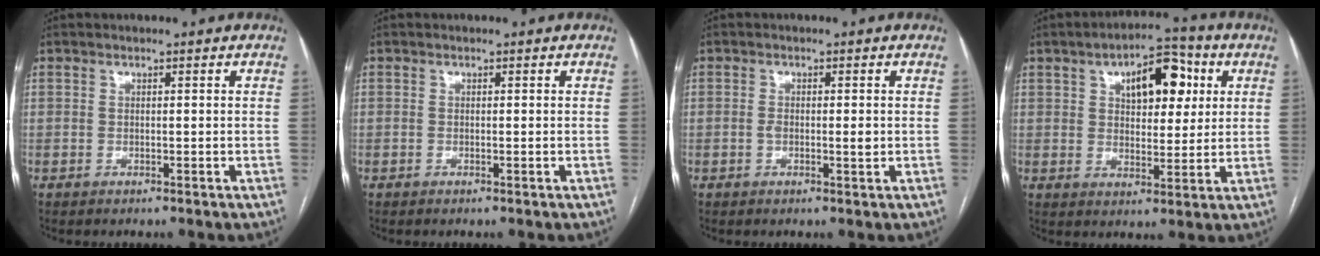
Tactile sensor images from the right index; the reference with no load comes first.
{"total": 0.0}
{"total": 2.3, "force": [-0.2, 0.8, 2.2], "torque": [-0.037, -0.001, -0.003]}
{"total": 10.6, "force": [3.8, 5.1, 8.4], "torque": [-0.120, 0.025, 0.059]}